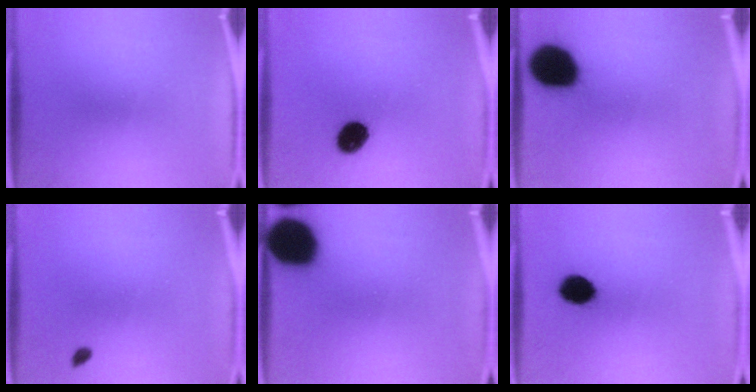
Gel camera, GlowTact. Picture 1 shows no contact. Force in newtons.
{"total": 8.1}
{"total": 18.4}
{"total": 0.9}
{"total": 19.0}
{"total": 8.2}